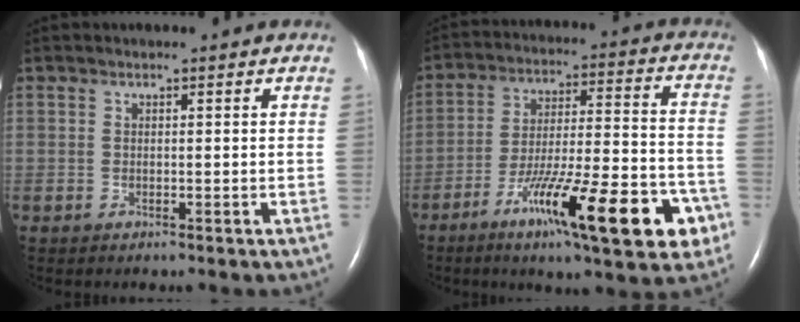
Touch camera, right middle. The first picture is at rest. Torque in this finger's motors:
{"motor_torque": [1.73, -0.41, 0.63, 0.21]}